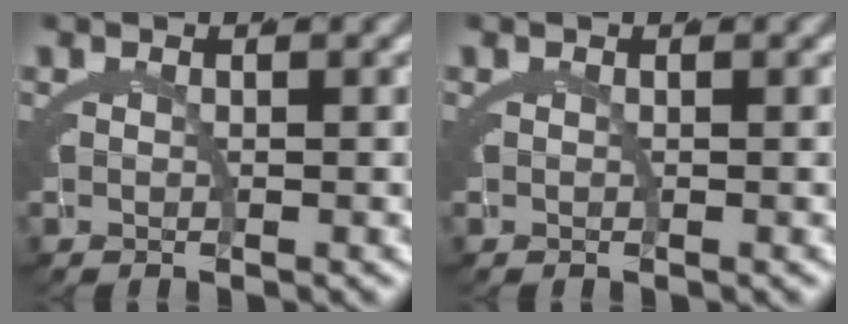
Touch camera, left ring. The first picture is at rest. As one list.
[{"total": 0.0}]